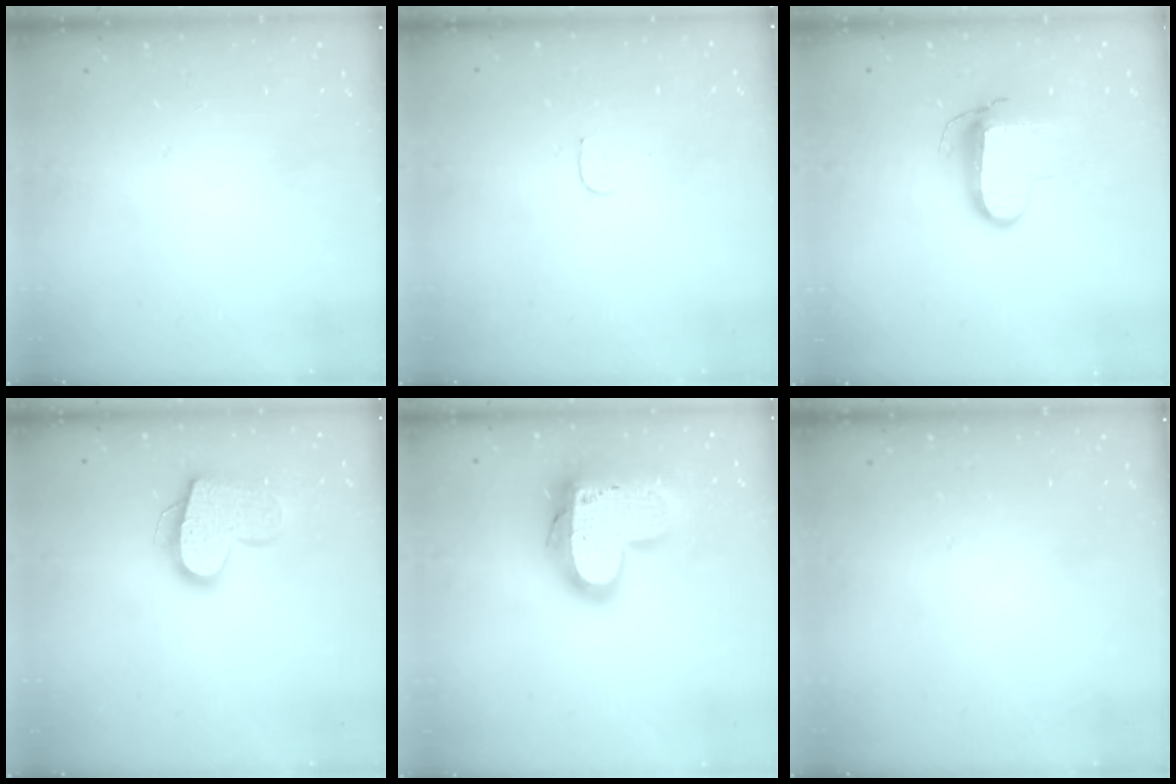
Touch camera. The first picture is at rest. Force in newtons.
{"total": 3.7, "press": 3.7, "slide": 0.3}
{"total": 9.5, "press": 9.5, "slide": 0.8}
{"total": 14.9, "press": 14.9, "slide": 1.0}
{"total": 20.4, "press": 20.3, "slide": 1.6}
{"total": 0.0}